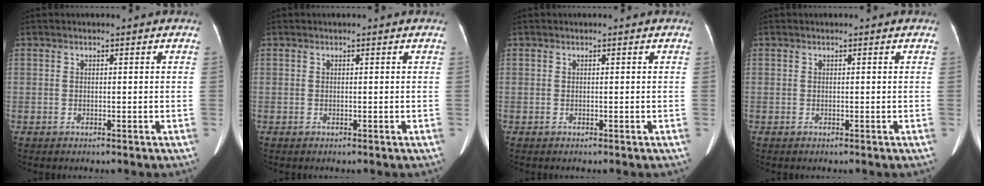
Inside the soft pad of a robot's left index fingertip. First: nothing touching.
{"total": 0.0}
{"total": 0.0}
{"total": 0.0}